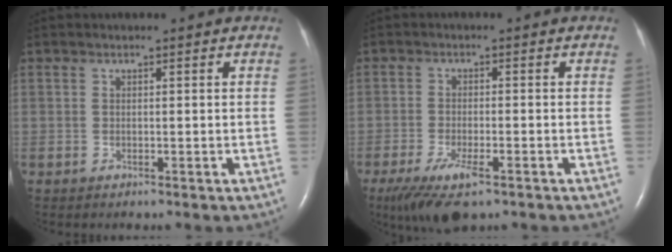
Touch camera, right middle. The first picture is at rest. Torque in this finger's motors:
{"motor_torque": [0.83, -0.57, 0.16, 0.13]}